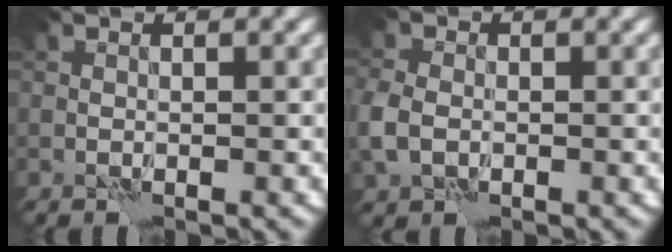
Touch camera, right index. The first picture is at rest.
{"total": 3.8, "force": [-1.1, 2.9, 2.2], "torque": [-0.063, -0.005, -0.028]}